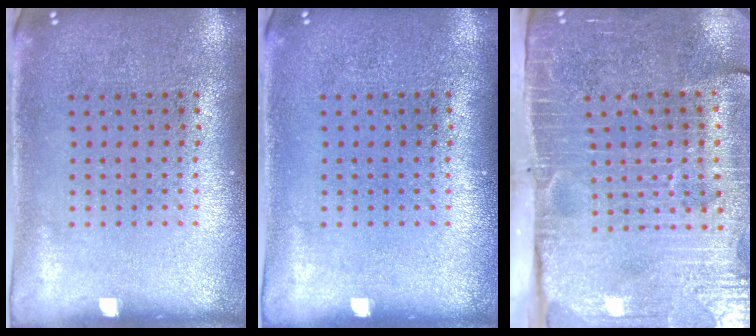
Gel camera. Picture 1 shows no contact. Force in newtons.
{"total": 0.0}
{"total": 4.3, "press": 3.8, "slide": 1.8}